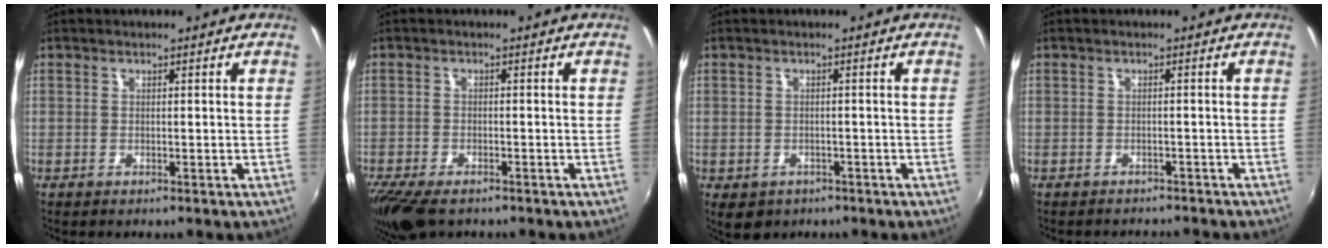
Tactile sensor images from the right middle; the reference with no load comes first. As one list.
[{"total": 8.6, "force": [-6.5, 3.0, 4.7], "torque": [-0.116, -0.038, -0.119]}, {"total": 4.2, "force": [-2.0, 3.2, 1.9], "torque": [-0.041, -0.013, -0.022]}, {"total": 4.2, "force": [-3.8, 1.3, 1.0], "torque": [-0.024, -0.010, -0.052]}]